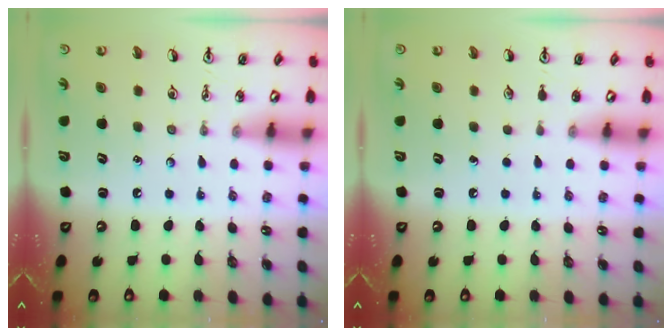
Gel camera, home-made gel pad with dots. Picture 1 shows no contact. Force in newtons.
{"total": 0.0}